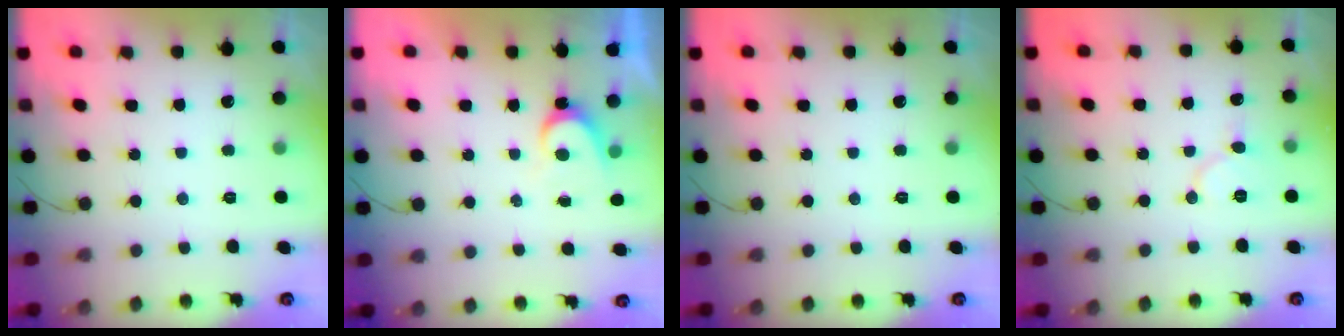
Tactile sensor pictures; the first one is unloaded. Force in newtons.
{"total": 3.4, "press": 3.4, "slide": 0.3}
{"total": 0.0}
{"total": 7.0, "press": 7.0, "slide": 0.8}